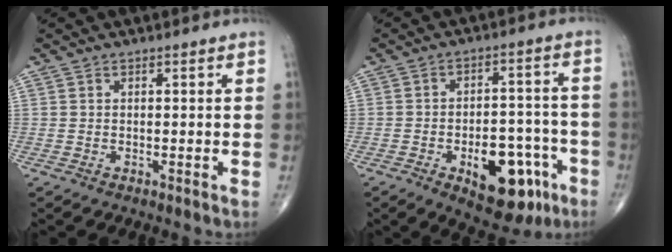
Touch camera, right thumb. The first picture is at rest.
{"total": 16.0, "force": [-7.1, 8.3, 11.8], "torque": [-0.126, 0.044, -0.088]}